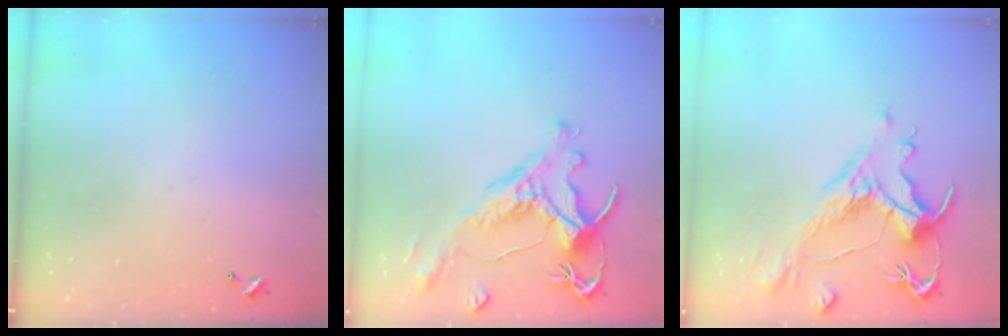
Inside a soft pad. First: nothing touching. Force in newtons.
{"total": 1.8, "press": 1.2, "slide": 1.3}
{"total": 2.6, "press": 2.1, "slide": 1.6}